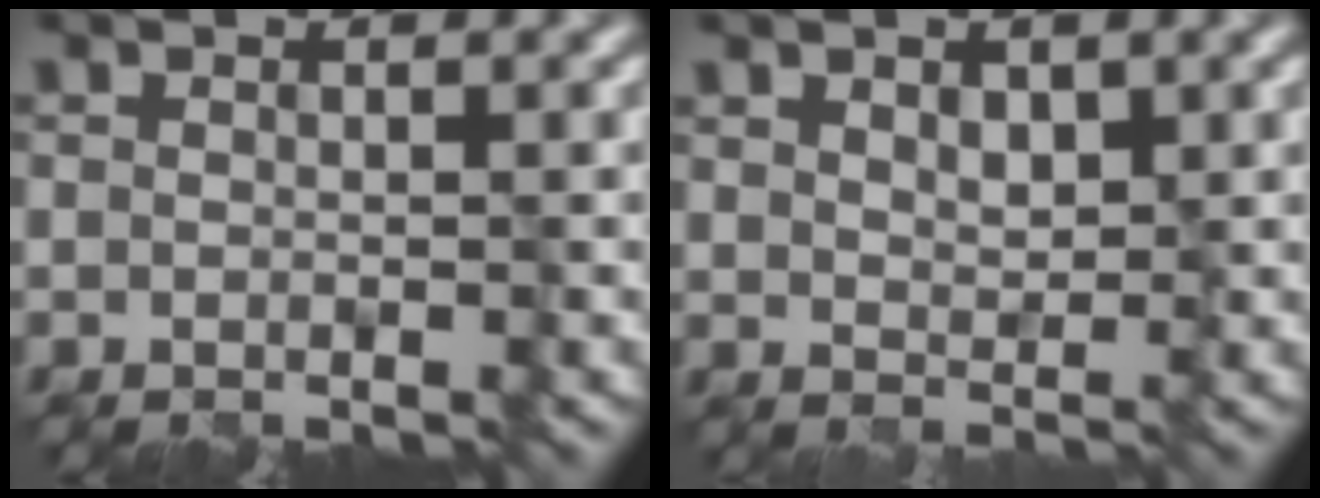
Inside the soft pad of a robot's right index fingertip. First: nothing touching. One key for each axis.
{"total": 2.0, "fx": 1.2, "fy": 1.1, "fz": 1.0, "tx": -0.018, "ty": -0.004, "tz": 0.024}